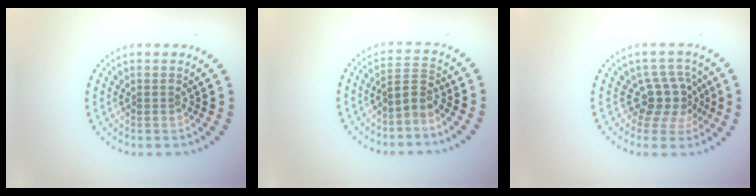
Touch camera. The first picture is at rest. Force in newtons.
{"total": 2.3, "press": 1.5, "slide": 1.7}
{"total": 3.4, "press": 2.3, "slide": 2.4}